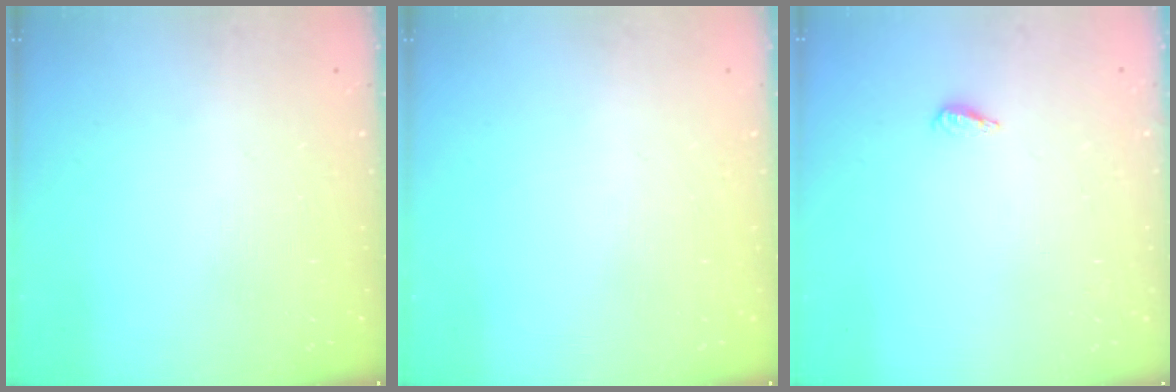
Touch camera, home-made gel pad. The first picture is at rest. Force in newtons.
{"total": 0.0}
{"total": 3.1, "press": 3.0, "slide": 0.6}